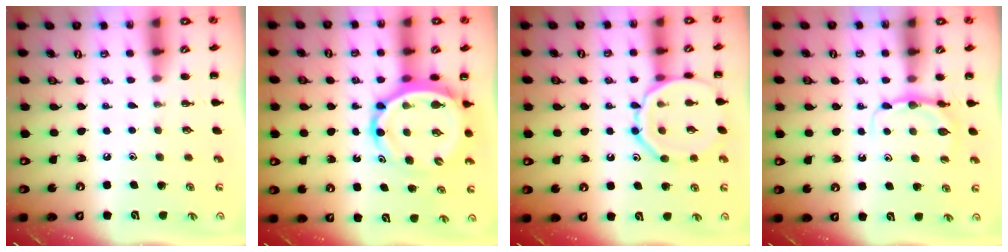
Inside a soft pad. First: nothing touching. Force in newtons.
{"total": 10.3, "press": 9.9, "slide": 2.8}
{"total": 12.7, "press": 12.6, "slide": 0.7}
{"total": 4.8, "press": 4.6, "slide": 1.4}